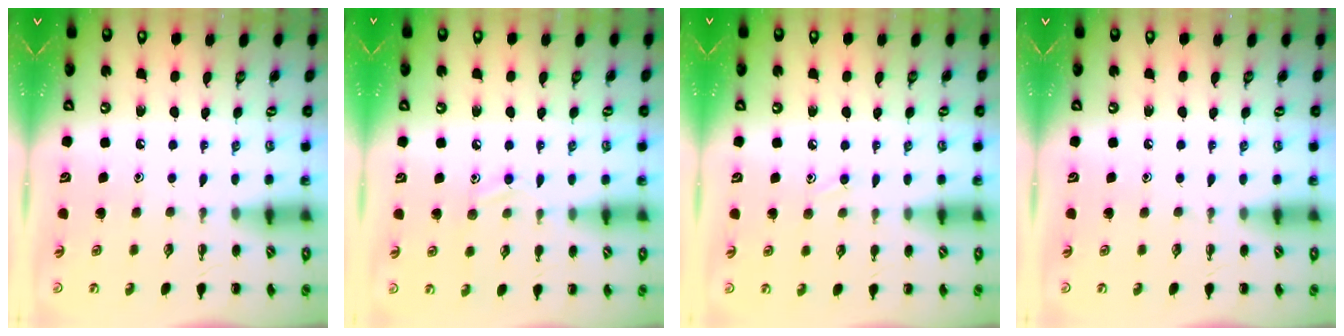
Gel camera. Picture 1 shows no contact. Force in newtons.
{"total": 8.0, "press": 7.6, "slide": 2.3}
{"total": 7.6, "press": 7.2, "slide": 2.6}
{"total": 0.0}